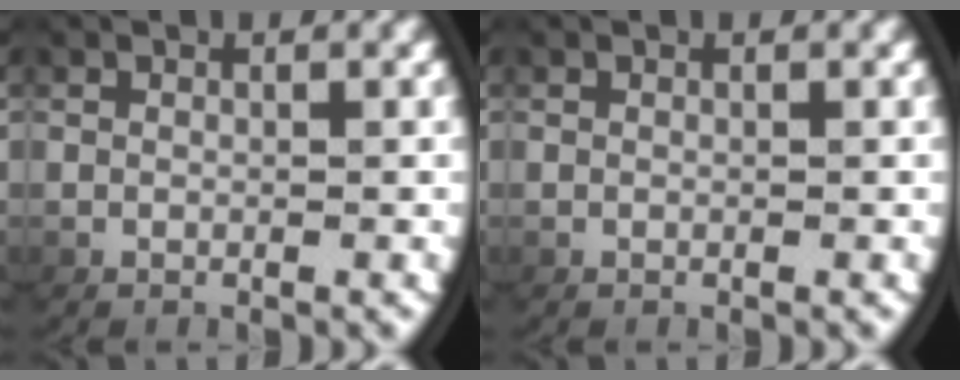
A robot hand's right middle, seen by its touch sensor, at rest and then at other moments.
{"total": 0.0}